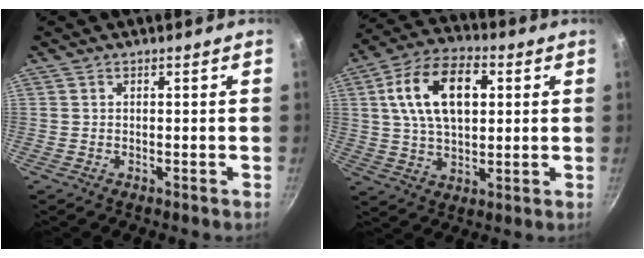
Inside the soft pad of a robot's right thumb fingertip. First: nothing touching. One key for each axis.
{"total": 15.7, "fx": 3.8, "fy": 9.3, "fz": 12.1, "tx": -0.192, "ty": 0.009, "tz": 0.058}